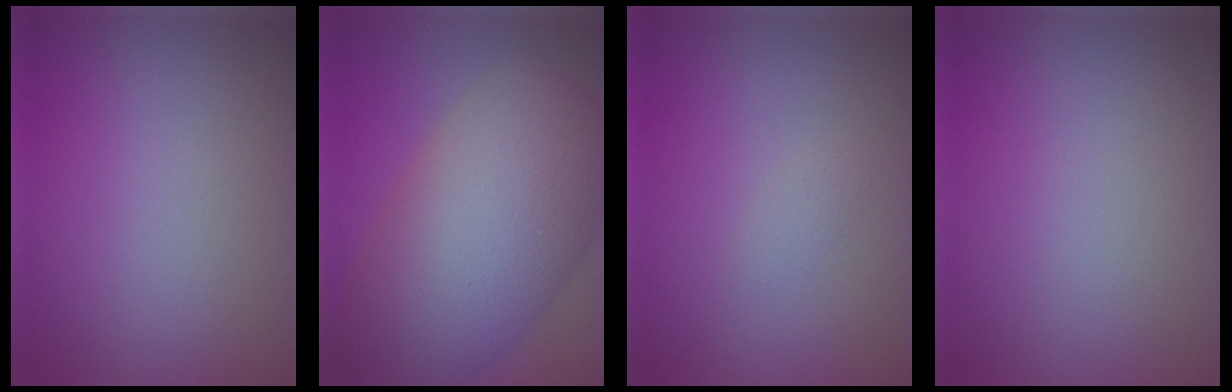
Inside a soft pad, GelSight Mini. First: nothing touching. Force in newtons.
{"total": 12.7, "press": 12.7, "slide": 0.5}
{"total": 0.7, "press": 0.7, "slide": 0.0}
{"total": 0.0}